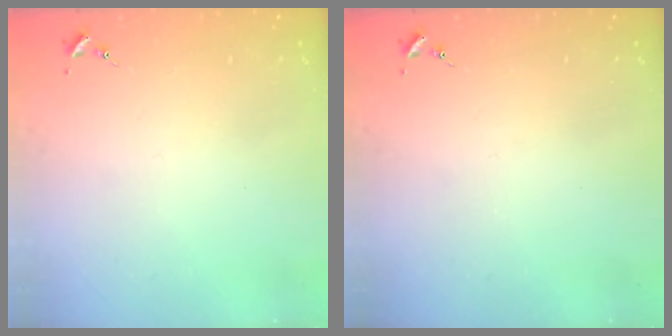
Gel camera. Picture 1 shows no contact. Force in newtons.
{"total": 0.0}